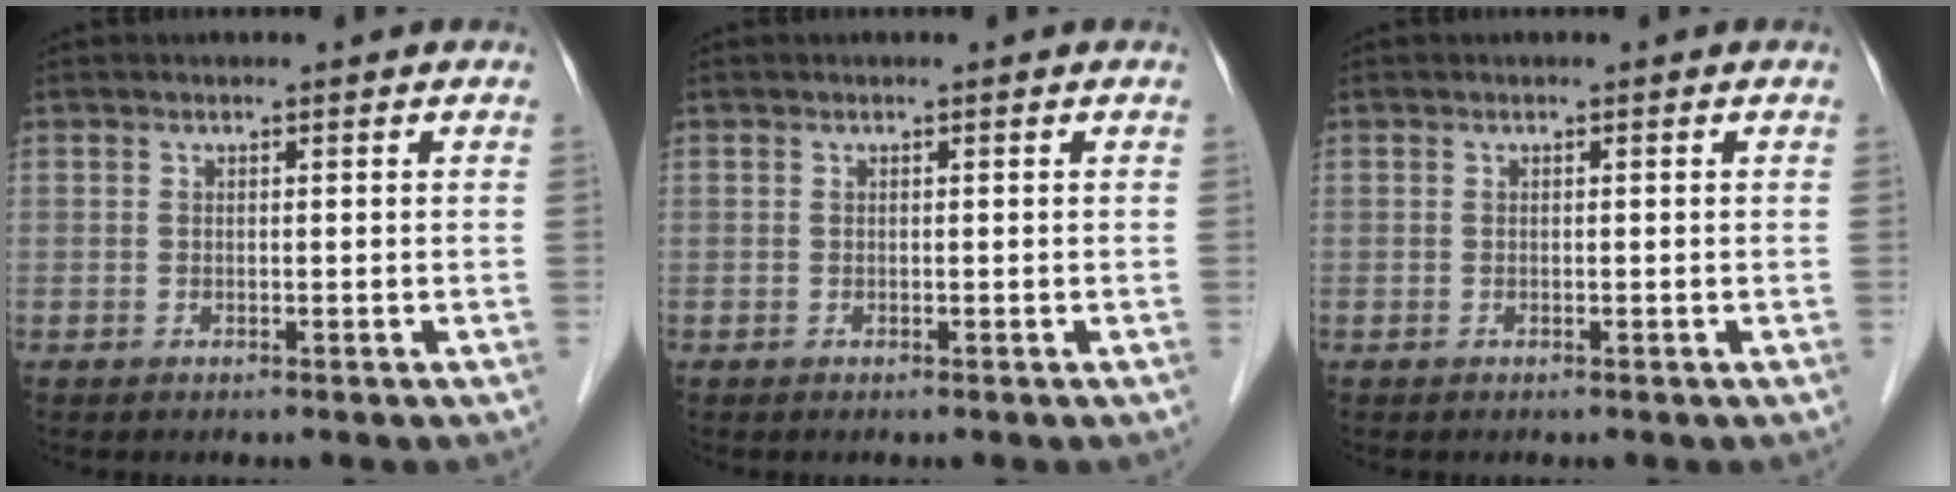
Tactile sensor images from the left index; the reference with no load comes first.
{"total": 0.0}
{"total": 0.0}